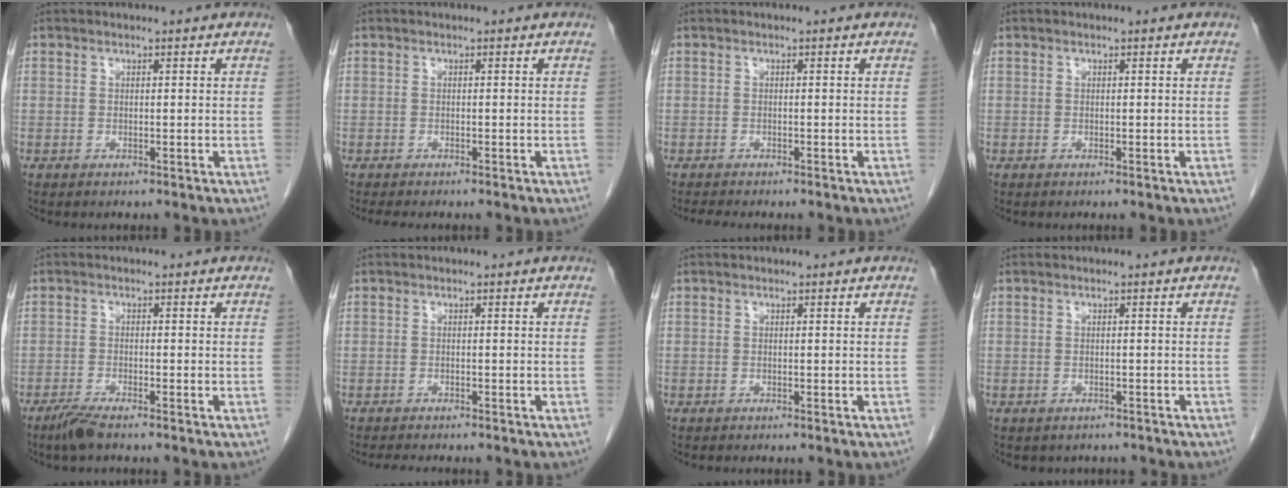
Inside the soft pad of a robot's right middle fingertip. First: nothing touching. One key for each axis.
{"total": 2.9, "fx": -2.4, "fy": 0.5, "fz": 1.4, "tx": -0.021, "ty": -0.009, "tz": -0.030}
{"total": 2.0, "fx": -1.8, "fy": 0.1, "fz": 0.9, "tx": -0.019, "ty": -0.007, "tz": -0.025}
{"total": 0.0}
{"total": 2.9, "fx": -2.3, "fy": 0.2, "fz": 1.7, "tx": -0.043, "ty": -0.007, "tz": -0.047}
{"total": 3.5, "fx": -3.1, "fy": 0.6, "fz": 1.5, "tx": -0.024, "ty": -0.009, "tz": -0.042}
{"total": 0.0}
{"total": 2.6, "fx": -2.2, "fy": 1.3, "fz": 0.3, "tx": -0.008, "ty": 0.001, "tz": -0.027}